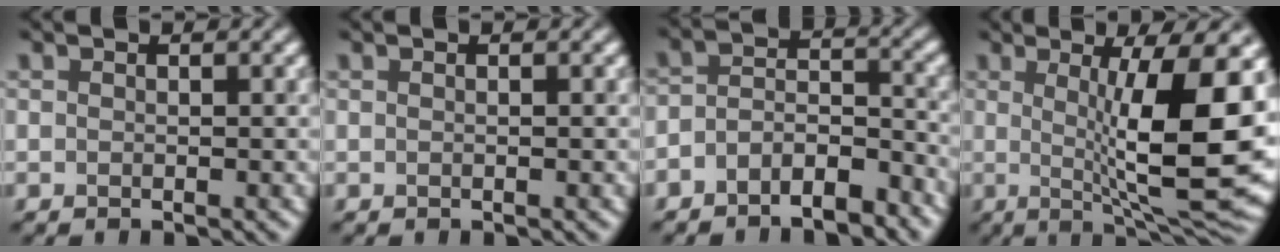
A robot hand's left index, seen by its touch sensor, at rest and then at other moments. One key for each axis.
{"total": 0.5, "fx": 0.1, "fy": 0.1, "fz": 0.5, "tx": -0.006, "ty": -0.004, "tz": -0.004}
{"total": 5.0, "fx": -3.2, "fy": 2.3, "fz": 3.0, "tx": -0.047, "ty": 0.003, "tz": -0.060}
{"total": 12.2, "fx": 0.7, "fy": 2.5, "fz": 12.0, "tx": -0.161, "ty": -0.003, "tz": 0.018}